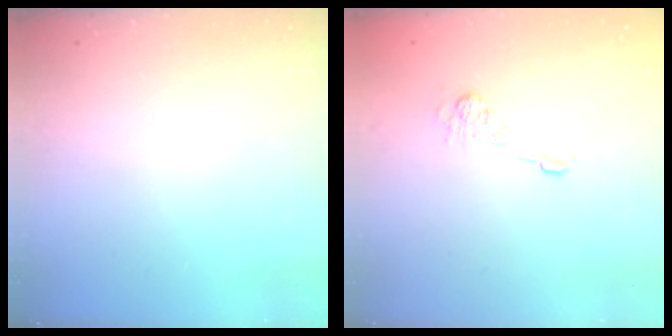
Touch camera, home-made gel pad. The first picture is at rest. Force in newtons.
{"total": 6.2, "press": 6.2, "slide": 0.9}